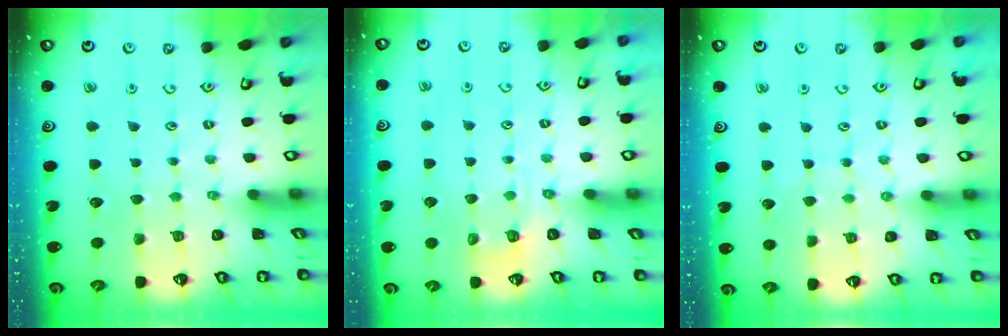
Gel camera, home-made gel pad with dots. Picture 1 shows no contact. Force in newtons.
{"total": 2.1, "press": 1.0, "slide": 1.9}
{"total": 3.1, "press": 3.1, "slide": 0.4}